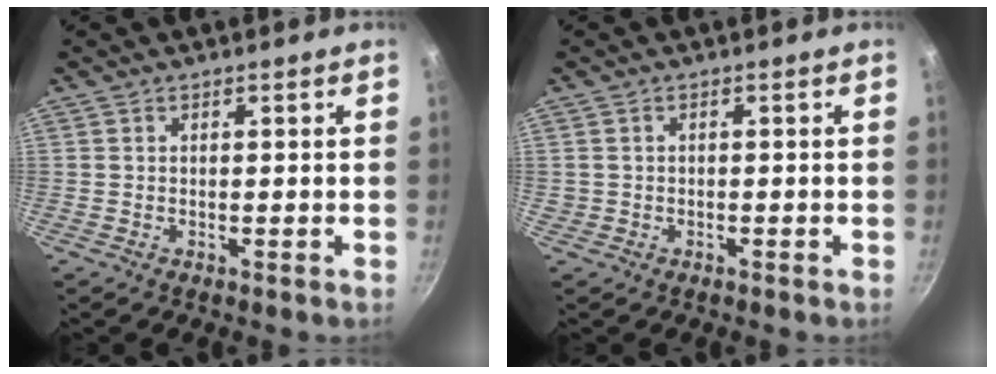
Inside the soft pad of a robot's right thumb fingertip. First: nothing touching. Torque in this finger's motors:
{"motor_torque": [0.37, 0.06, 0.17, -0.76, 0.07]}